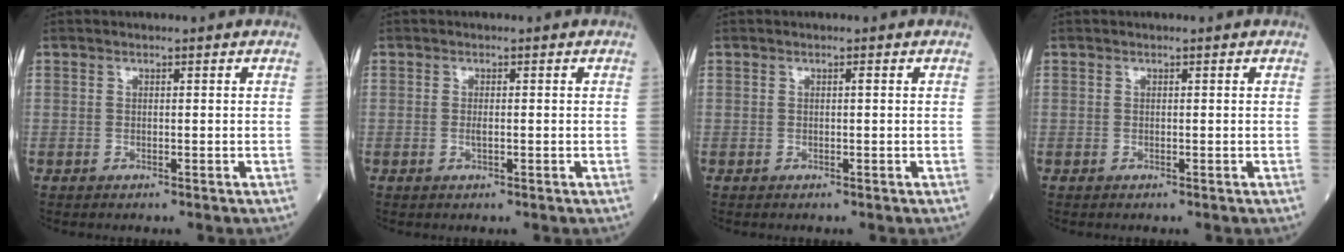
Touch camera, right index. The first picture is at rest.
{"total": 1.0, "force": [-0.2, 0.2, 0.9], "torque": [-0.020, -0.001, -0.004]}
{"total": 0.0}
{"total": 0.0}